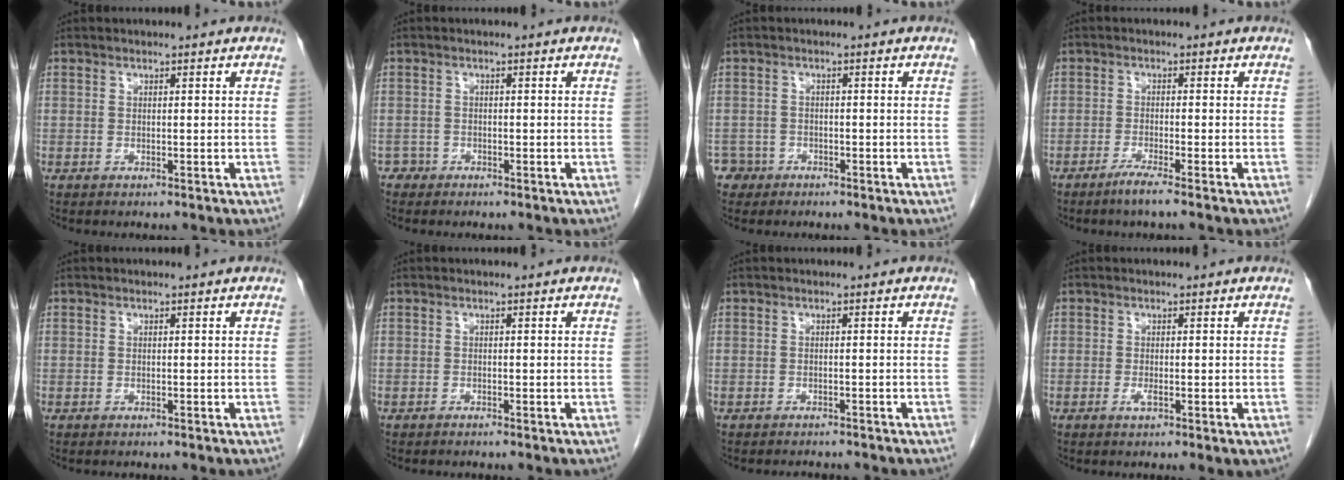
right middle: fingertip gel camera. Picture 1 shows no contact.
{"total": 1.0, "force": [-0.8, 0.6, -0.3], "torque": [0.002, 0.005, -0.018]}
{"total": 2.4, "force": [-1.6, 1.7, -0.6], "torque": [0.009, 0.009, -0.031]}
{"total": 2.5, "force": [-1.9, -0.5, 1.7], "torque": [-0.038, -0.005, -0.040]}
{"total": 0.0}
{"total": 0.0}
{"total": 2.5, "force": [-2.5, 0.5, 0.5], "torque": [-0.007, -0.006, -0.030]}
{"total": 1.5, "force": [-0.4, 0.2, 1.5], "torque": [-0.024, -0.002, -0.005]}